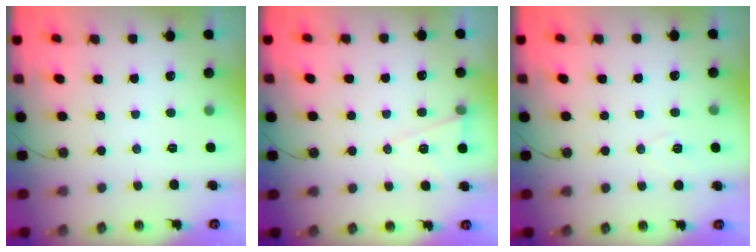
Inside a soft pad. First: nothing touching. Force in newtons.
{"total": 6.8, "press": 5.2, "slide": 4.4}
{"total": 7.9, "press": 6.5, "slide": 4.4}